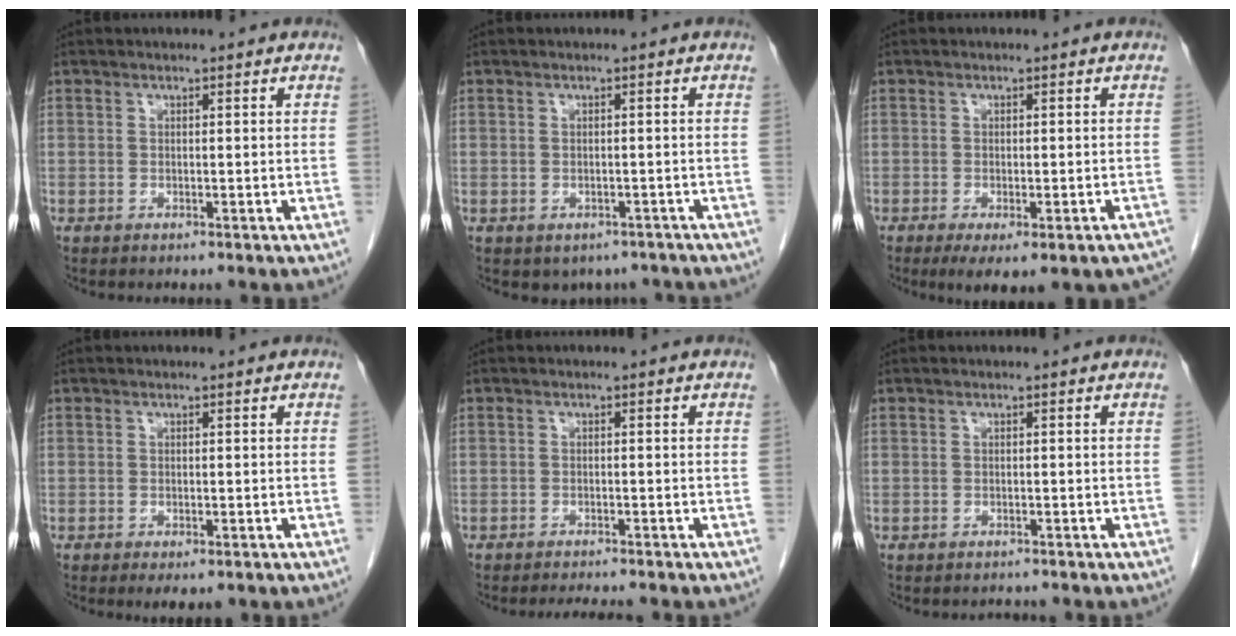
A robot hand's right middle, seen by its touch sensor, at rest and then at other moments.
{"total": 3.8, "force": [-2.9, 2.3, 0.7], "torque": [0.000, 0.007, -0.034]}
{"total": 9.8, "force": [-7.2, 3.2, 5.8], "torque": [-0.065, -0.006, -0.088]}
{"total": 2.1, "force": [-1.3, 0.8, 1.4], "torque": [-0.019, -0.005, -0.011]}
{"total": 3.8, "force": [-3.5, 0.2, 1.5], "torque": [-0.021, -0.010, -0.048]}
{"total": 0.7, "force": [-0.7, 0.1, -0.1], "torque": [-0.006, -0.005, -0.009]}